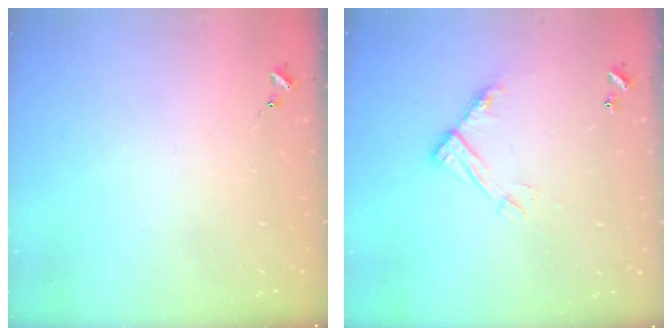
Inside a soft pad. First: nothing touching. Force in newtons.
{"total": 11.1, "press": 11.0, "slide": 0.5}